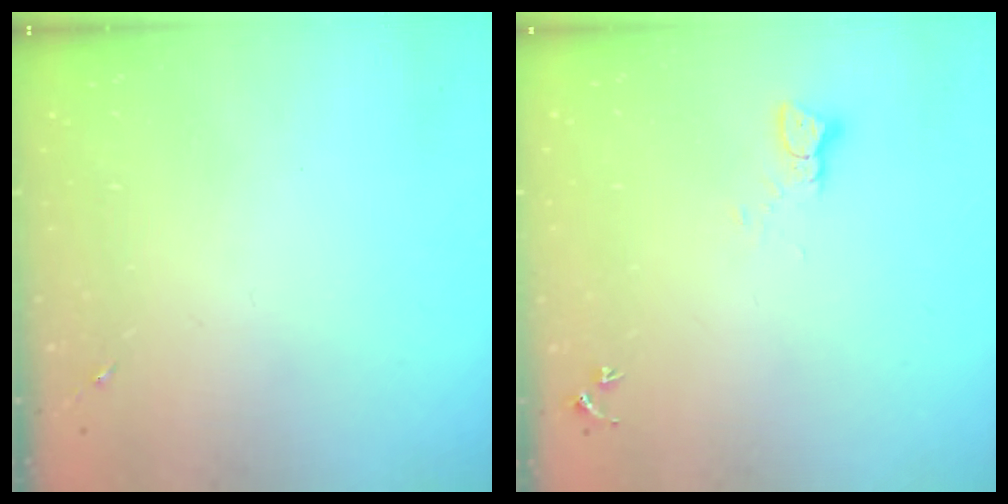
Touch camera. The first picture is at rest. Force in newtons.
{"total": 2.2, "press": 2.2, "slide": 0.2}